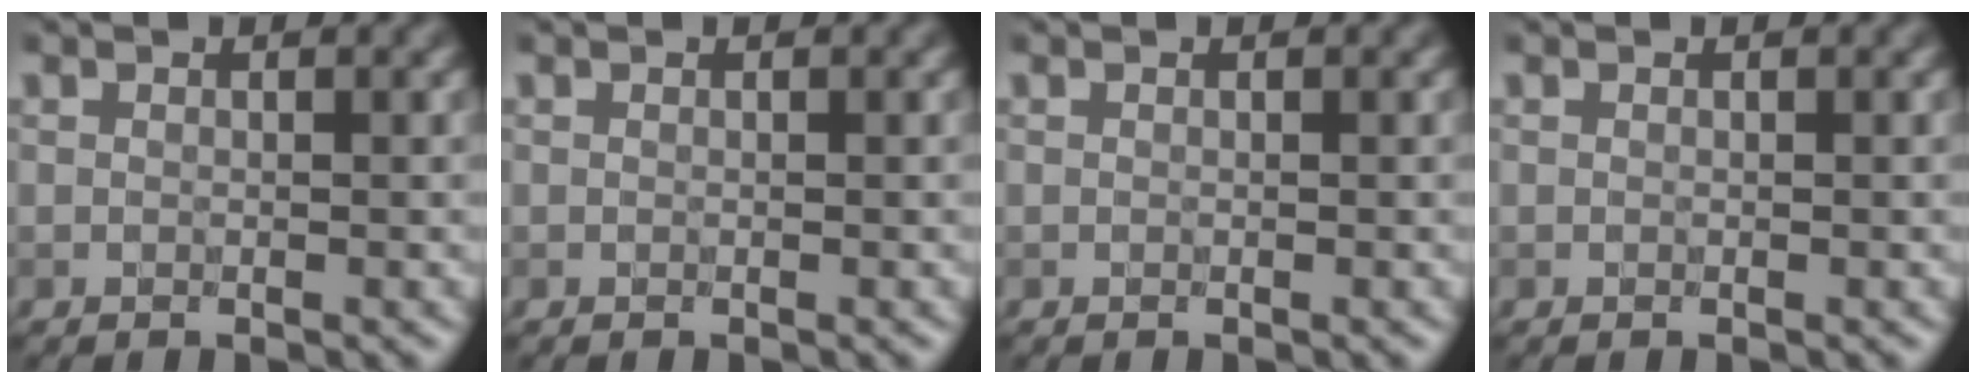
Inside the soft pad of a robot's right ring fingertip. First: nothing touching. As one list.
[{"total": 0.0}, {"total": 0.0}, {"total": 0.0}]